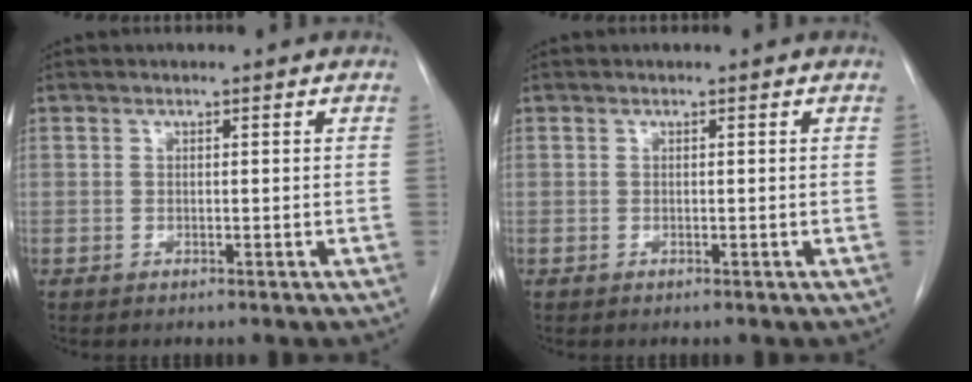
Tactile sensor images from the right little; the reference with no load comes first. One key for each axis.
{"total": 0.0}